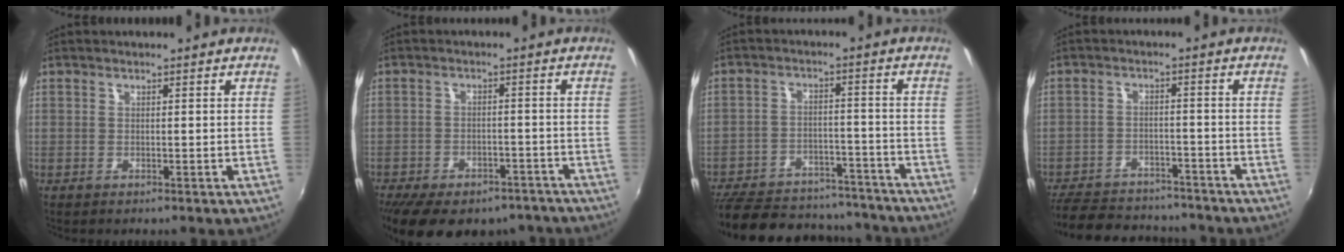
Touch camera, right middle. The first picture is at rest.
{"total": 18.4, "force": [-14.0, 8.5, 8.3], "torque": [-0.178, -0.014, -0.180]}
{"total": 24.0, "force": [-20.0, 9.9, 8.8], "torque": [-0.200, 0.023, -0.258]}
{"total": 16.9, "force": [-14.3, 6.8, 5.9], "torque": [-0.149, 0.011, -0.201]}